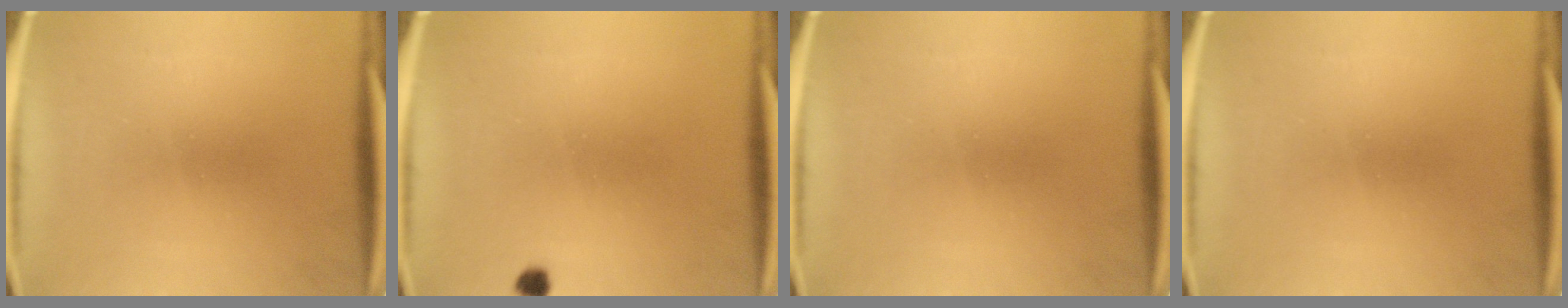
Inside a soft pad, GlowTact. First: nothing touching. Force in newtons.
{"total": 1.4}
{"total": 0.0}
{"total": 0.0}